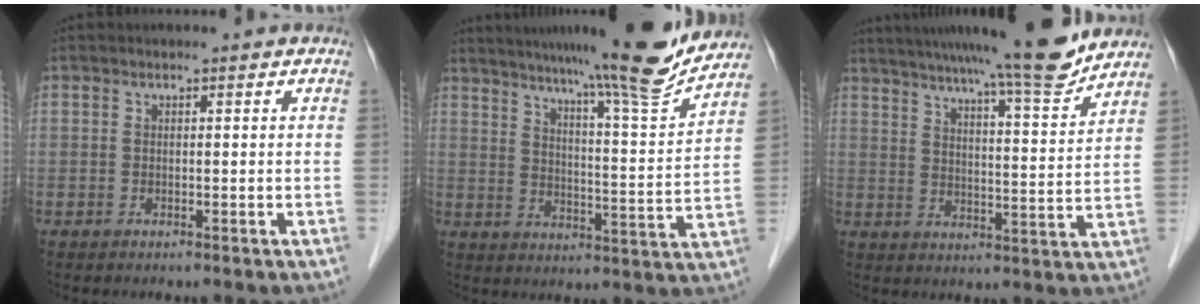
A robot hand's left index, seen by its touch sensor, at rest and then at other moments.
{"total": 17.0, "force": [14.7, -0.9, 8.4], "torque": [-0.125, -0.027, 0.203]}
{"total": 16.1, "force": [14.0, -0.3, 7.9], "torque": [-0.119, -0.013, 0.195]}